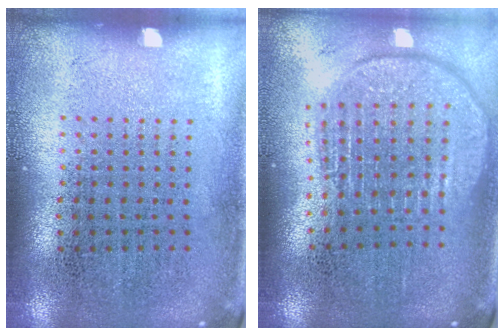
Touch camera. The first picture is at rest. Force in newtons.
{"total": 1.9, "press": 1.6, "slide": 1.0}